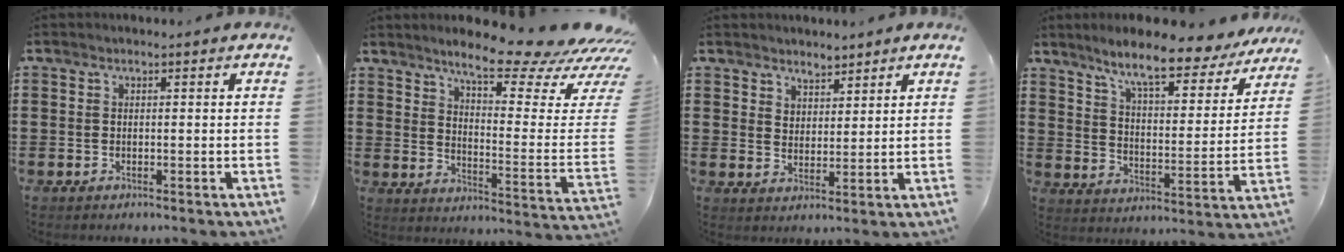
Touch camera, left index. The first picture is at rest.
{"total": 11.4, "force": [9.5, 0.9, 6.3], "torque": [-0.116, -0.070, 0.155]}
{"total": 3.6, "force": [3.2, 1.6, -0.3], "torque": [-0.008, -0.004, 0.060]}
{"total": 9.0, "force": [7.6, 0.6, 4.8], "torque": [-0.104, -0.047, 0.123]}